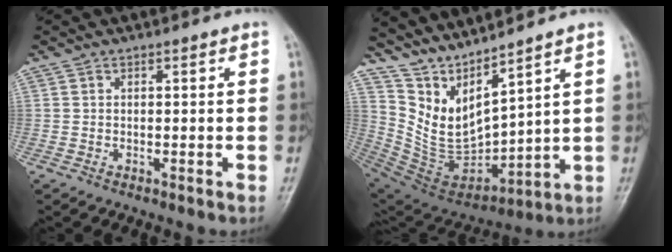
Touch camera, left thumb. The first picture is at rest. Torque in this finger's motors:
{"motor_torque": [0.44, 0.04, -0.03, -0.58, 0.17]}